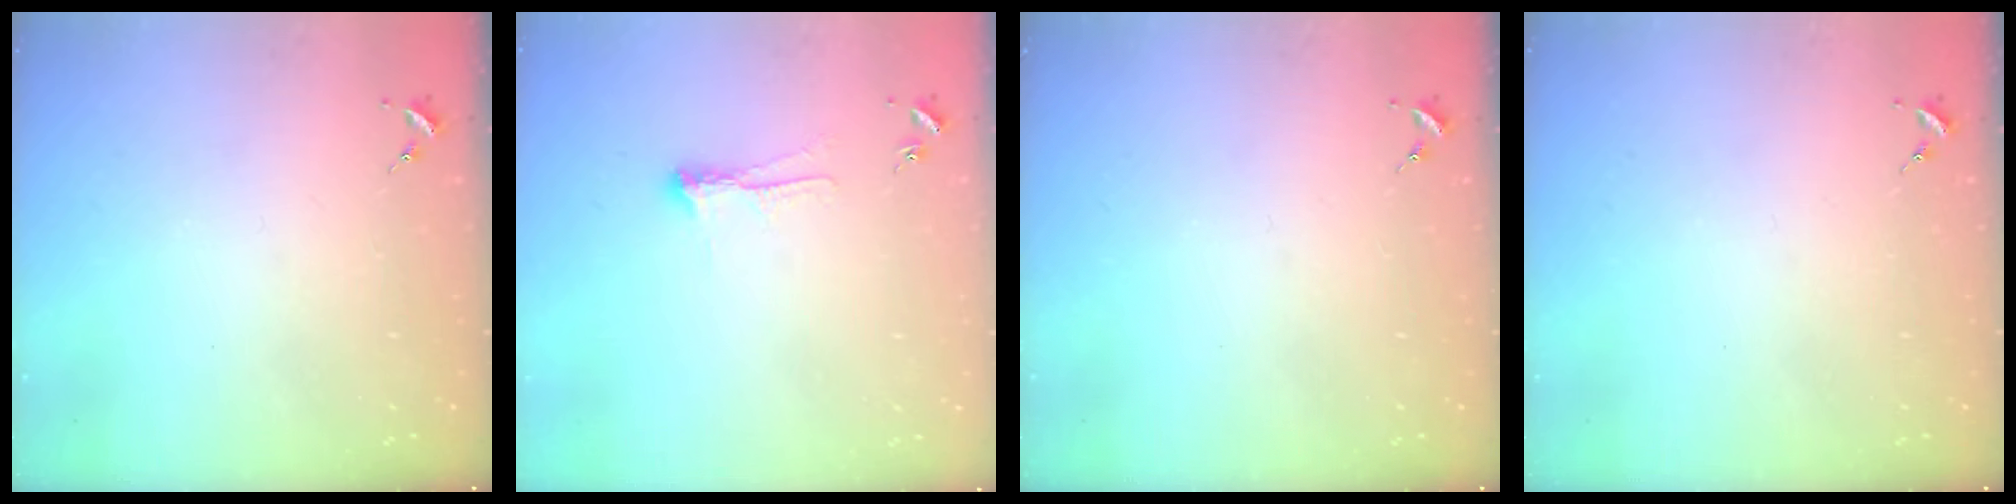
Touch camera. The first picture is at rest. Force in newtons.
{"total": 6.9, "press": 6.9, "slide": 0.9}
{"total": 0.0}
{"total": 0.0}